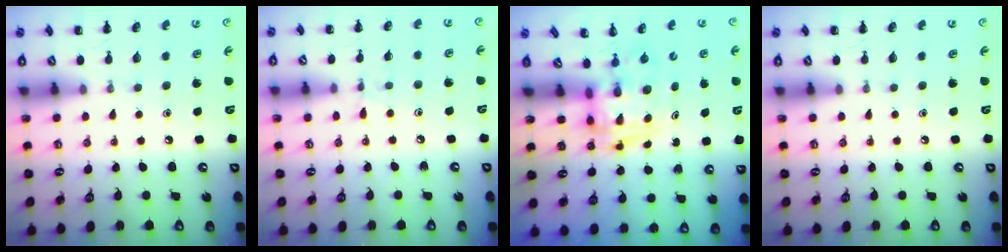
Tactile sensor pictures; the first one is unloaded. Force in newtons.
{"total": 6.4, "press": 5.9, "slide": 2.3}
{"total": 2.8, "press": 2.8, "slide": 0.5}
{"total": 0.0}